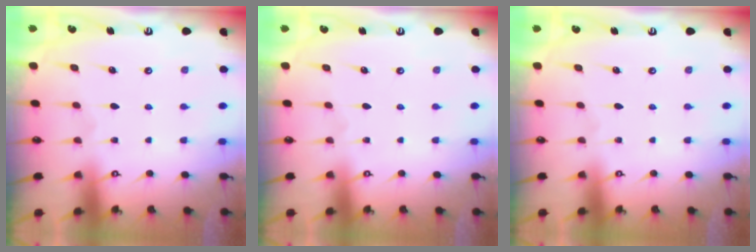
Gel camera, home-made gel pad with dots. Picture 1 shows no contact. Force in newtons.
{"total": 0.0}
{"total": 0.0}